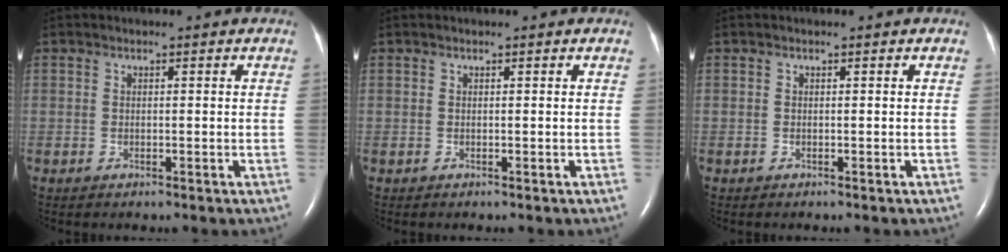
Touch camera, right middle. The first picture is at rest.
{"total": 0.0}
{"total": 0.0}